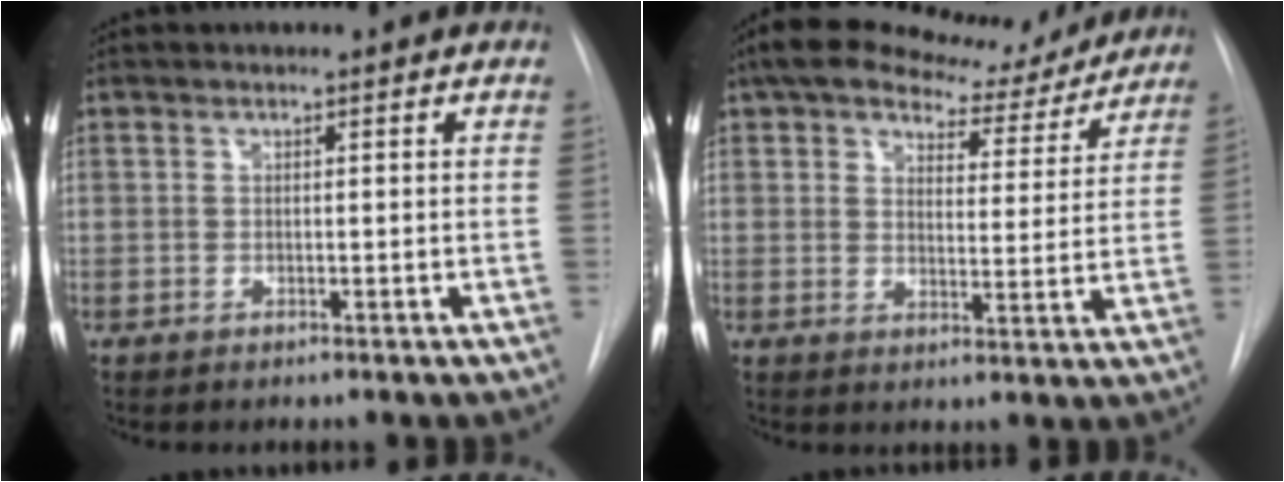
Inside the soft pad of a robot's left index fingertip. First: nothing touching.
{"total": 12.4, "force": [10.8, 4.2, 4.5], "torque": [-0.053, 0.007, 0.140]}